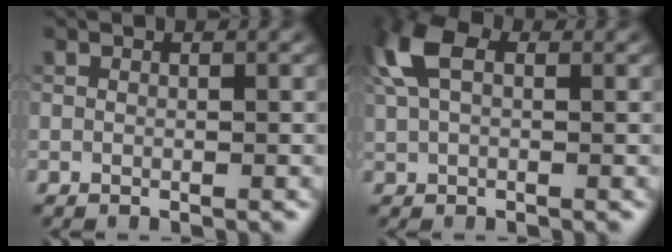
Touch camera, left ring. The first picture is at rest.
{"total": 5.6, "force": [1.9, 3.2, 4.3], "torque": [-0.108, 0.021, 0.030]}